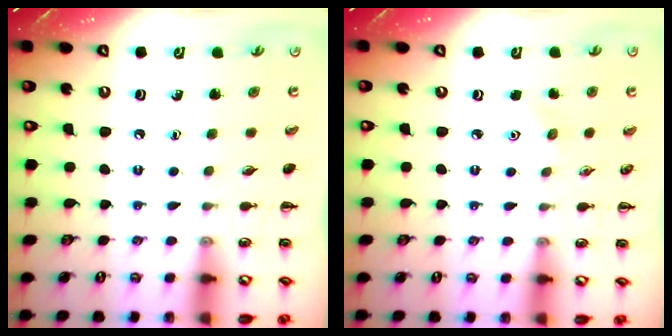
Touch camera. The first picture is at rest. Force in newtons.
{"total": 4.4, "press": 4.2, "slide": 1.2}